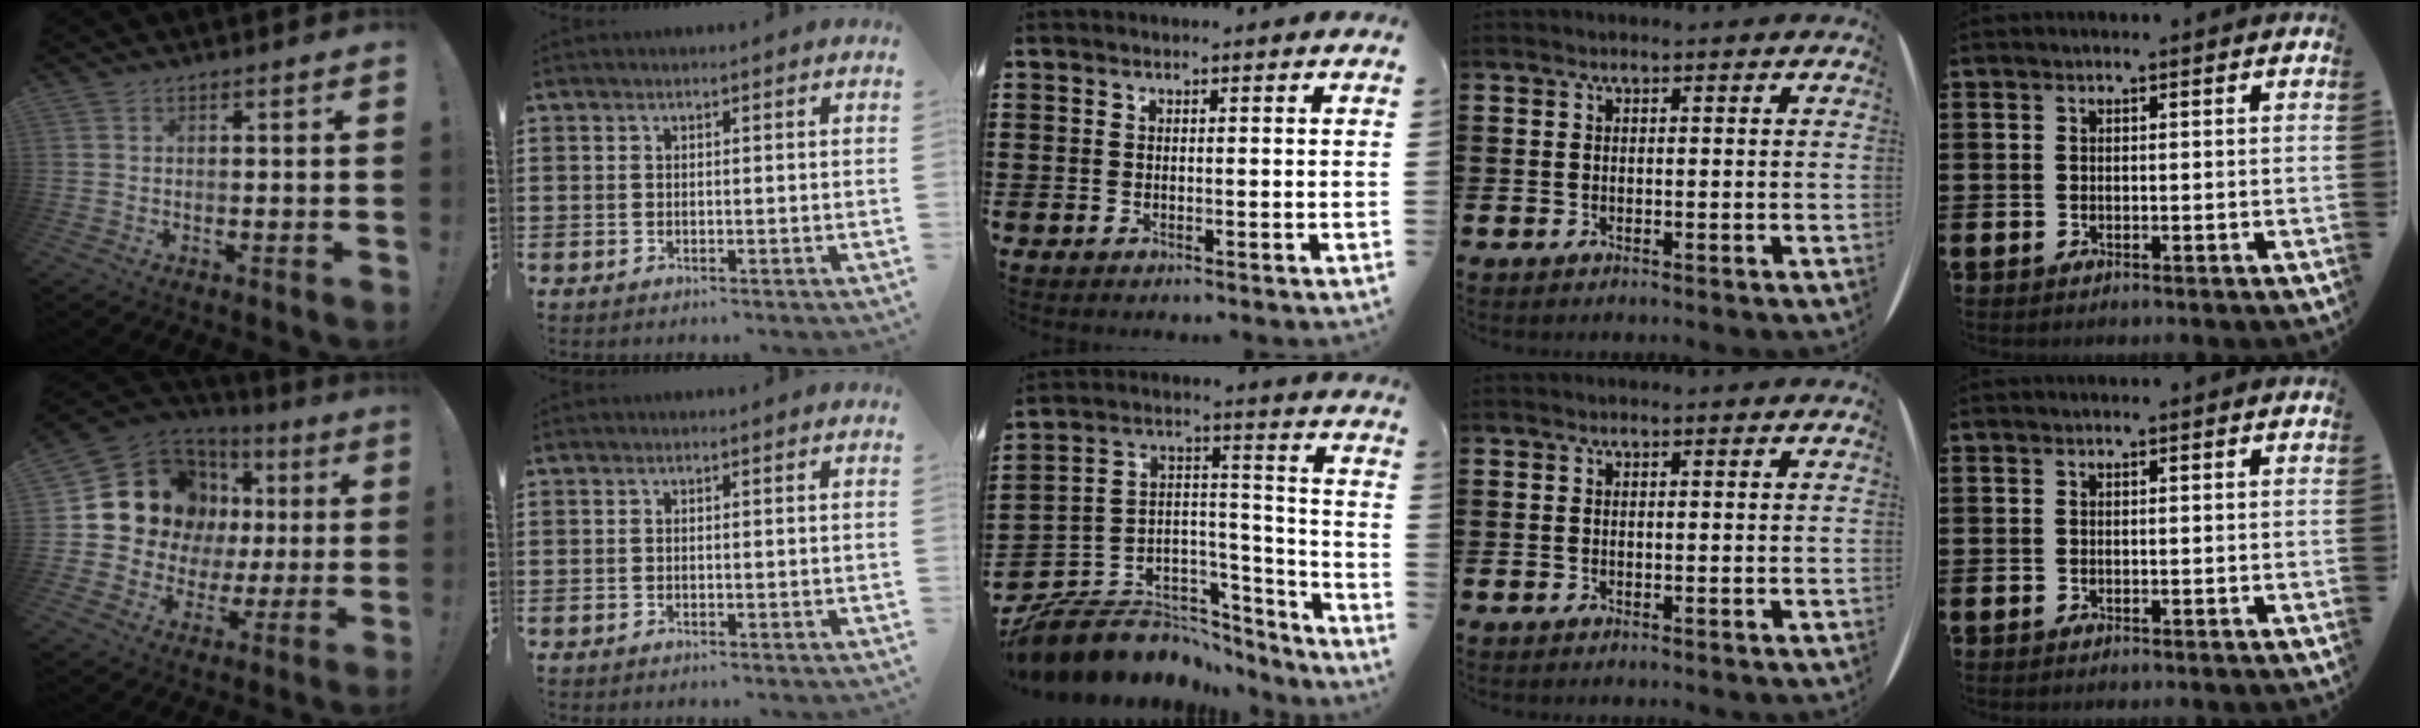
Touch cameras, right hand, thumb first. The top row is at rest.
{"thumb": {"total": 15.3, "force": [6.3, 12.1, 7.0], "torque": [-0.106, -0.045, 0.141]}, "middle": {"total": 6.2, "force": [-5.2, 3.4, -0.4], "torque": [-0.015, -0.013, -0.104]}}